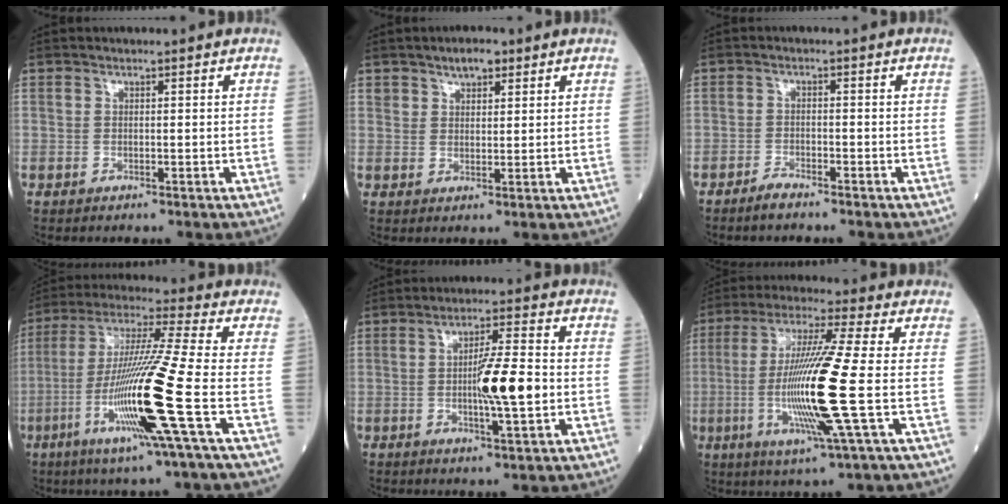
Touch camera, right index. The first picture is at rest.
{"total": 3.7, "force": [2.5, 1.9, 1.9], "torque": [-0.031, 0.007, 0.044]}
{"total": 2.1, "force": [-1.9, 0.2, 0.8], "torque": [-0.022, -0.004, -0.037]}
{"total": 17.2, "force": [-5.2, -1.8, 16.3], "torque": [-0.328, -0.023, -0.107]}
{"total": 9.6, "force": [-1.0, 0.8, 9.5], "torque": [-0.157, 0.002, -0.021]}
{"total": 15.3, "force": [-2.2, -1.2, 15.0], "torque": [-0.303, -0.016, -0.051]}